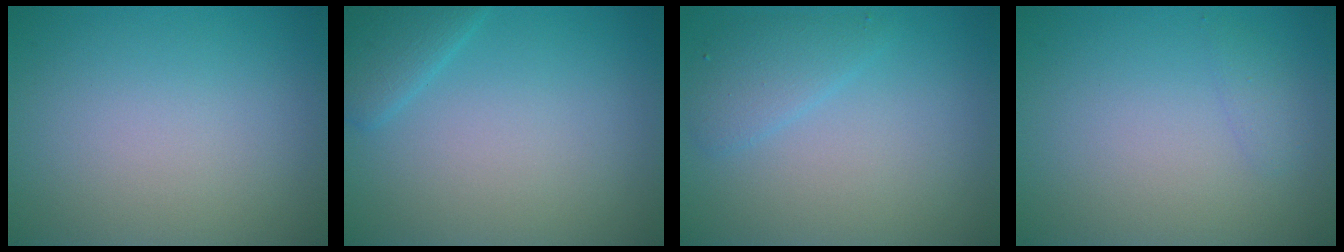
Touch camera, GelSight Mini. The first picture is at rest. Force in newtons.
{"total": 2.3, "press": 2.3, "slide": 0.1}
{"total": 2.0, "press": 2.0, "slide": 0.1}
{"total": 0.8, "press": 0.8, "slide": 0.0}